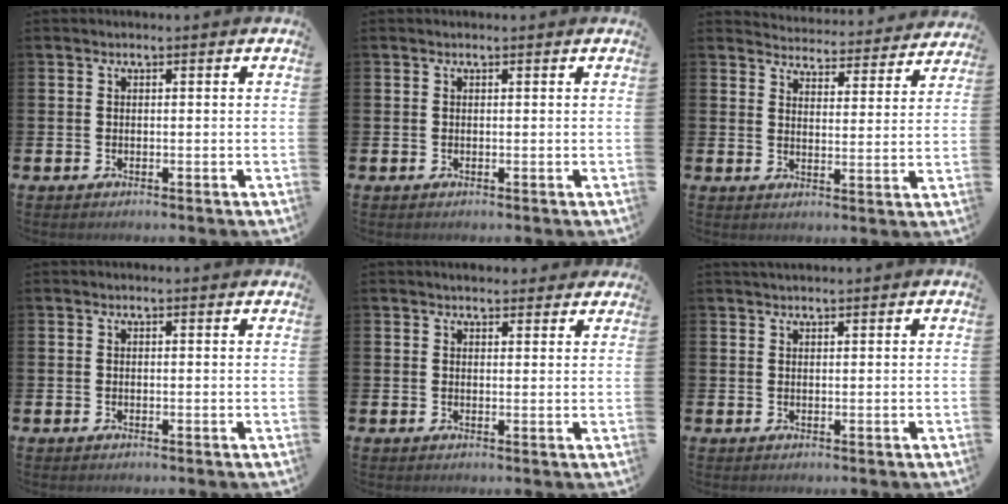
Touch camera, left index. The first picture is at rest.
{"total": 0.0}
{"total": 4.4, "force": [4.4, 0.7, 0.0], "torque": [-0.018, -0.040, 0.073]}
{"total": 0.0}
{"total": 2.5, "force": [2.3, 0.7, 0.0], "torque": [0.005, -0.008, 0.041]}
{"total": 1.3, "force": [1.2, 0.2, 0.3], "torque": [0.004, -0.002, 0.020]}